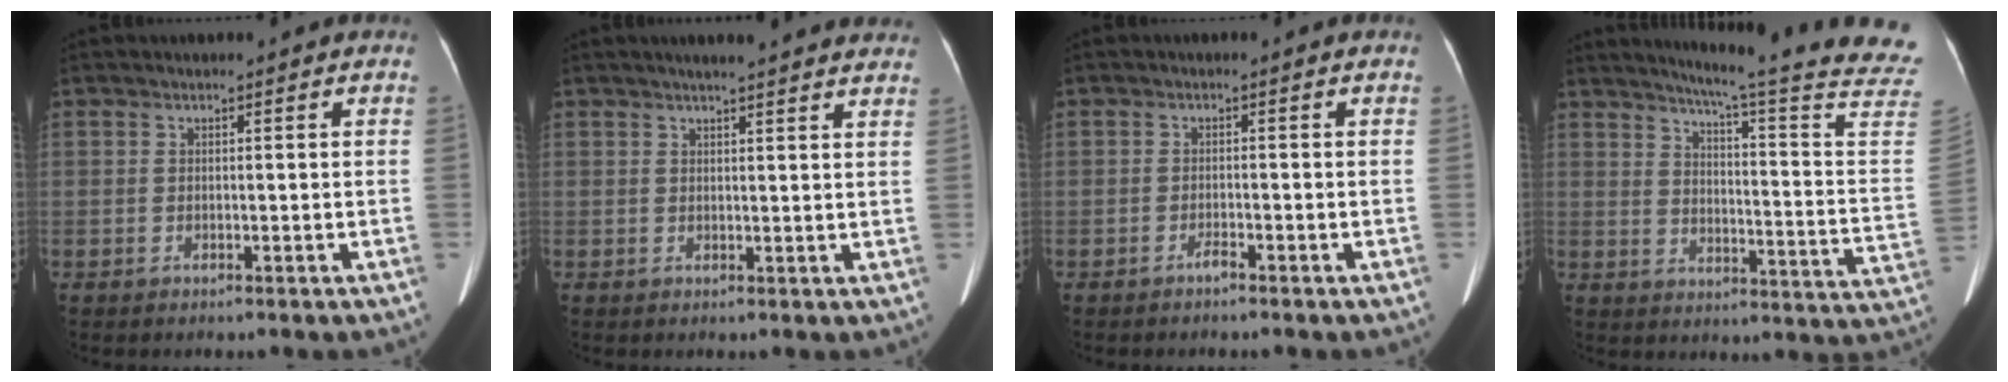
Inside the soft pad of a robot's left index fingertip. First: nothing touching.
{"total": 12.9, "force": [11.5, 1.3, 5.7], "torque": [-0.066, 0.021, 0.126]}
{"total": 0.9, "force": [-0.8, 0.0, 0.5], "torque": [-0.011, 0.000, -0.013]}
{"total": 25.4, "force": [22.7, -1.6, 11.4], "torque": [-0.161, -0.125, 0.265]}